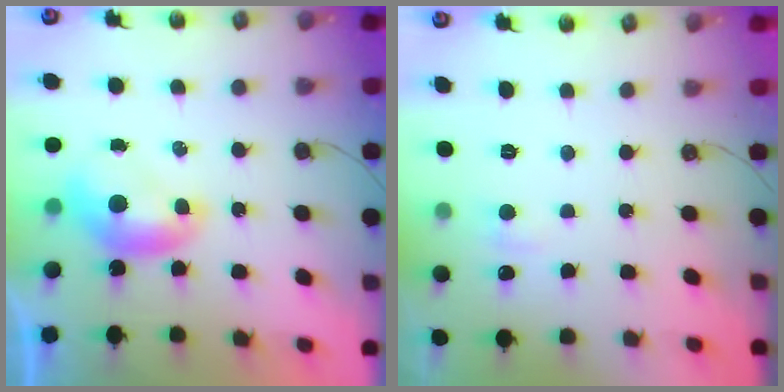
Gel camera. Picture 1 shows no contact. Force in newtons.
{"total": 1.9, "press": 1.9, "slide": 0.5}